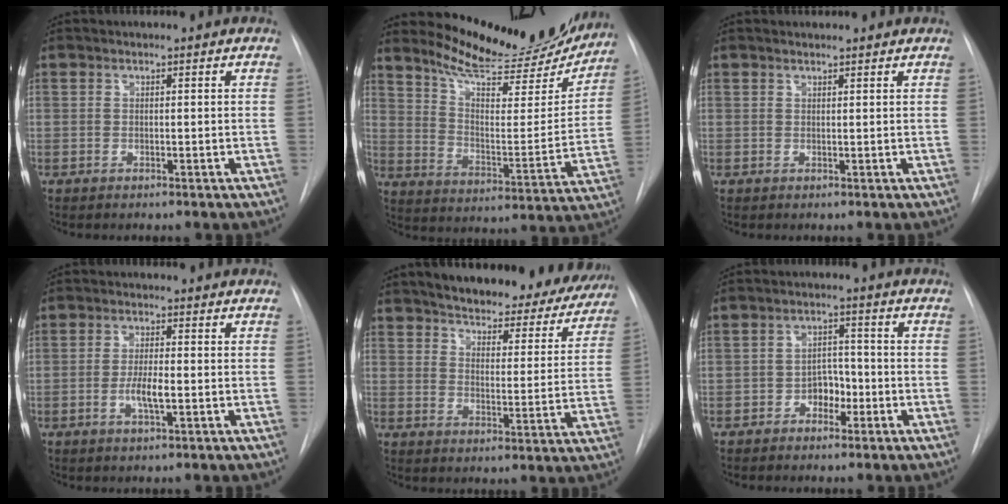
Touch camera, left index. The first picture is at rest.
{"total": 20.5, "force": [19.0, 3.8, 6.7], "torque": [-0.094, -0.056, 0.262]}
{"total": 1.5, "force": [1.4, 0.1, 0.5], "torque": [-0.011, 0.011, 0.019]}
{"total": 3.9, "force": [-1.4, 0.7, 3.6], "torque": [-0.070, -0.007, -0.025]}
{"total": 24.4, "force": [21.6, 6.8, 9.0], "torque": [-0.135, -0.037, 0.266]}
{"total": 4.2, "force": [-2.3, 2.6, 2.4], "torque": [-0.033, 0.007, -0.040]}